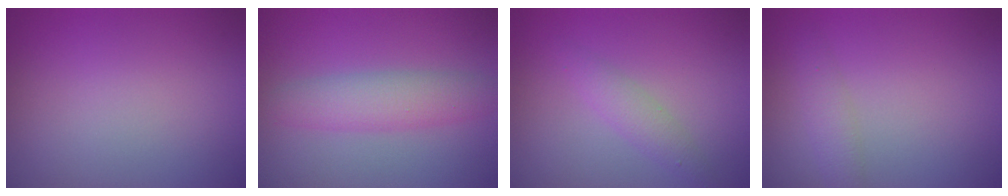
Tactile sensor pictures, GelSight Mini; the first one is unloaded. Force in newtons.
{"total": 3.6, "press": 3.6, "slide": 0.1}
{"total": 1.7, "press": 1.7, "slide": 0.0}
{"total": 1.7, "press": 1.7, "slide": 0.1}